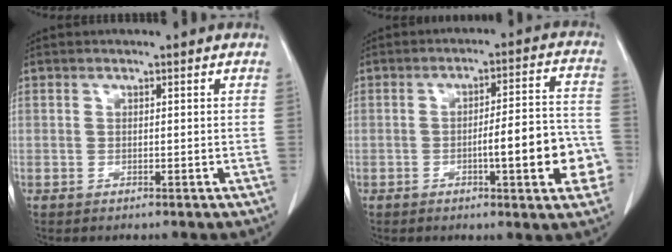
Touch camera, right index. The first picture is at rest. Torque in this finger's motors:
{"motor_torque": [1.19, -0.70, 0.67, 0.10]}